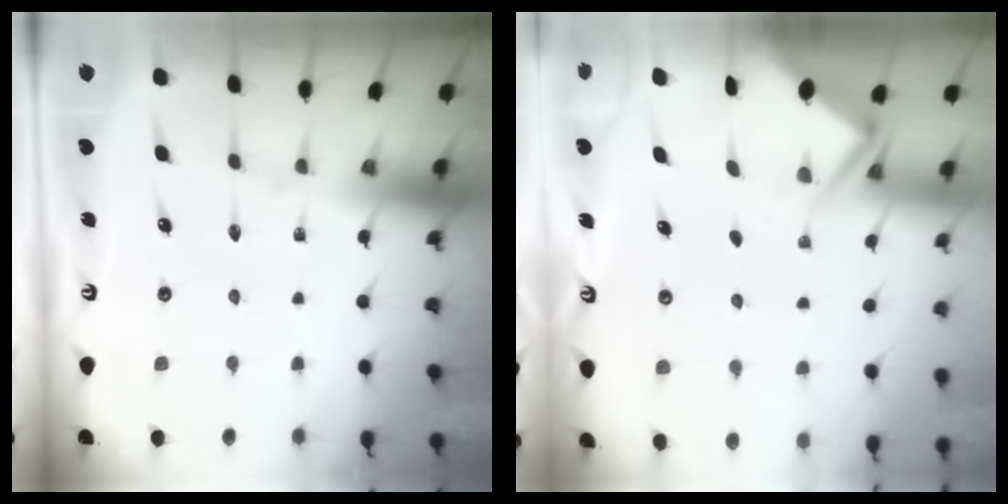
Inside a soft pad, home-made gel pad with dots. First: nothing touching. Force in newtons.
{"total": 3.8, "press": 3.8, "slide": 0.4}